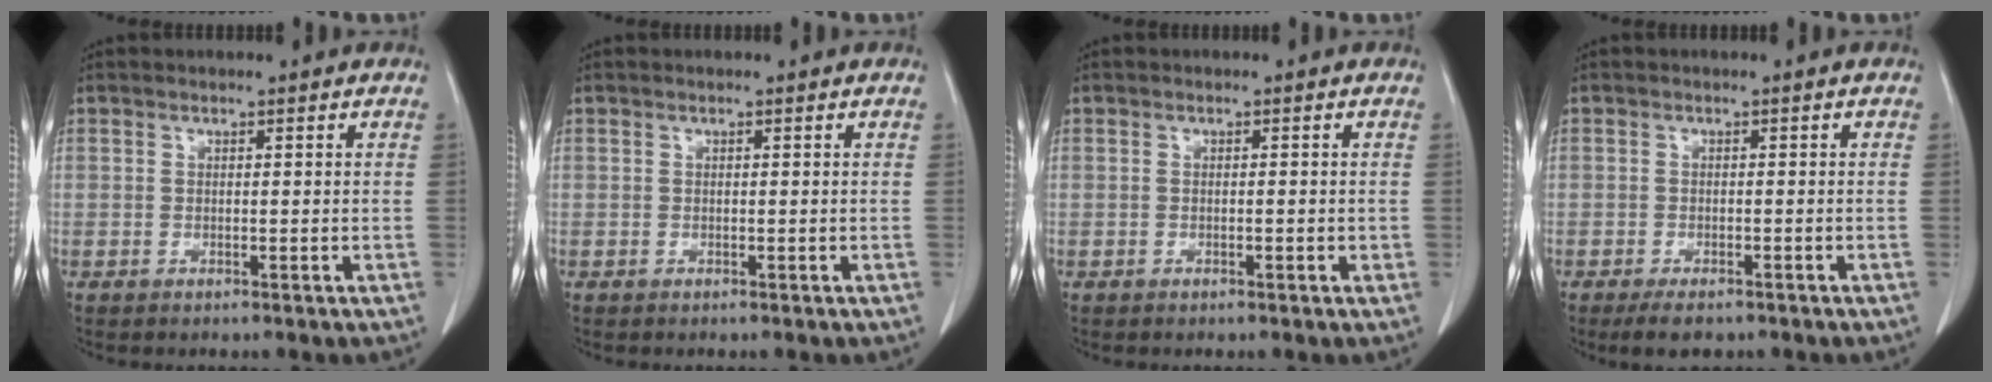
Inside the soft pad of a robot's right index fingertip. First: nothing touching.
{"total": 0.0}
{"total": 0.8, "force": [-0.1, 0.2, 0.8], "torque": [-0.013, 0.000, 0.000]}
{"total": 3.4, "force": [-2.5, 1.4, 1.8], "torque": [-0.031, -0.005, -0.034]}